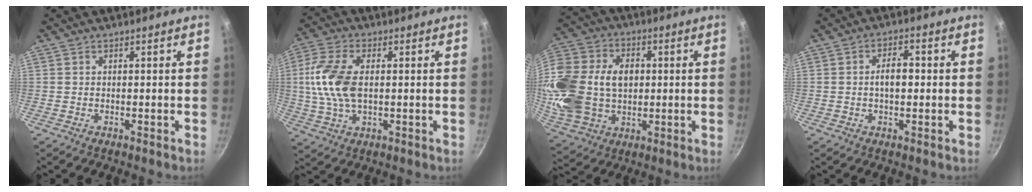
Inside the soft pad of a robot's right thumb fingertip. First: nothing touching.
{"total": 11.9, "force": [0.7, 6.7, 9.8], "torque": [-0.198, 0.011, 0.007]}
{"total": 23.4, "force": [1.3, 17.4, 15.6], "torque": [-0.319, 0.027, 0.030]}
{"total": 4.7, "force": [-0.1, 2.7, 3.9], "torque": [-0.047, 0.016, -0.005]}